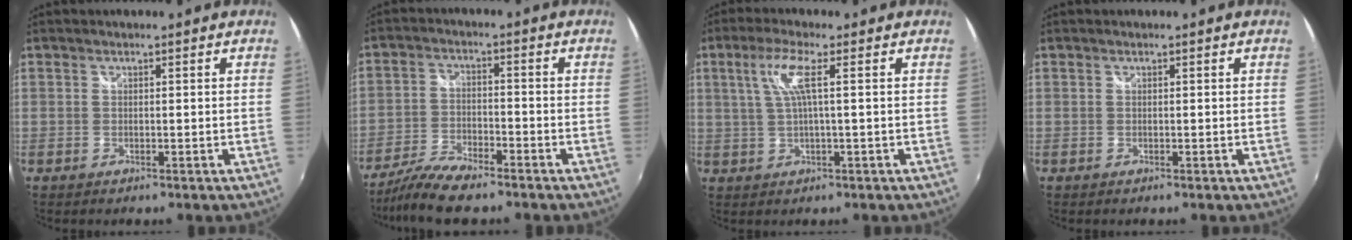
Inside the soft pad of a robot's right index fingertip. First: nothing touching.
{"total": 8.7, "force": [-7.4, 1.8, 4.2], "torque": [-0.098, -0.012, -0.141]}
{"total": 5.5, "force": [1.4, -0.1, 5.4], "torque": [-0.106, 0.003, 0.034]}
{"total": 0.0}